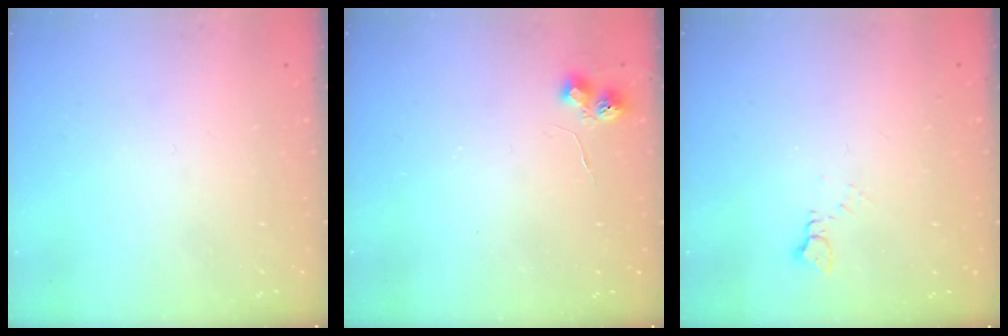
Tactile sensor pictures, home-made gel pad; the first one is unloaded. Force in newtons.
{"total": 6.1, "press": 6.1, "slide": 0.7}
{"total": 3.0, "press": 3.0, "slide": 0.4}